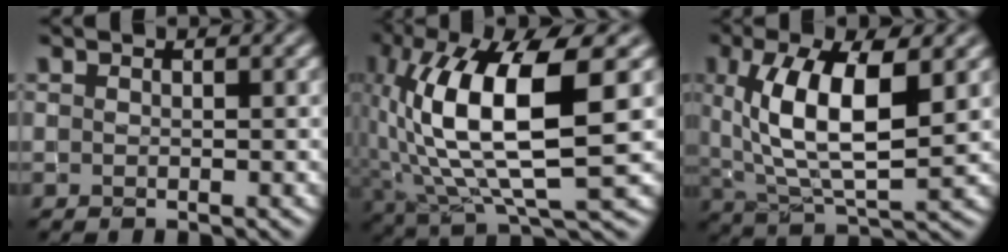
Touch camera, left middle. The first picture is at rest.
{"total": 12.1, "force": [2.1, 4.0, 11.2], "torque": [-0.215, 0.008, 0.046]}
{"total": 9.0, "force": [2.3, 3.5, 7.9], "torque": [-0.147, -0.004, 0.043]}